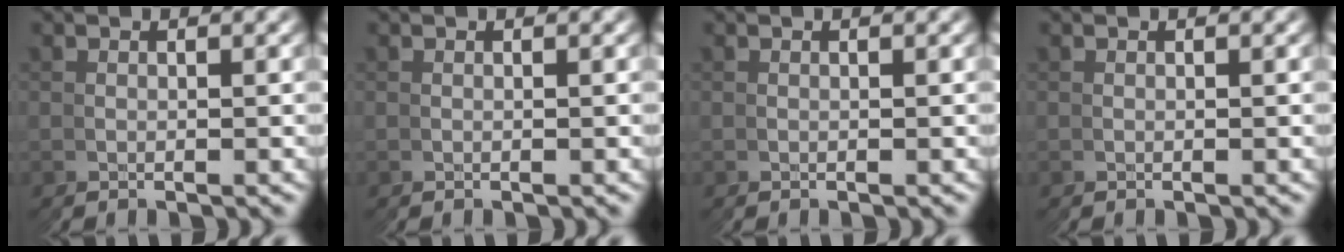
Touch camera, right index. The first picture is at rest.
{"total": 0.0}
{"total": 0.0}
{"total": 0.0}